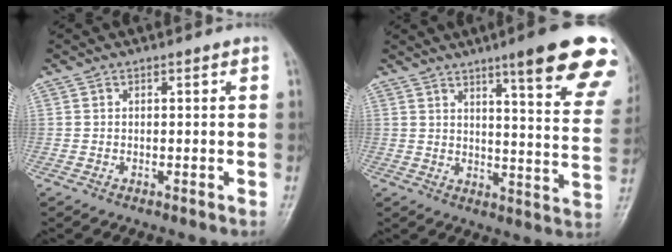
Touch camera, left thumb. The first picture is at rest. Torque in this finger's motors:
{"motor_torque": [2.50, 1.21, 1.68, -1.09, 0.20]}